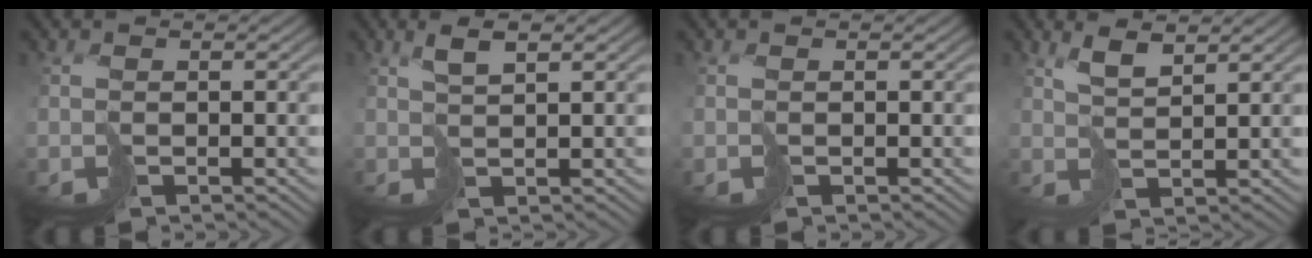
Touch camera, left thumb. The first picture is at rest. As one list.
[{"total": 2.9, "force": [1.6, 0.7, 2.3], "torque": [-0.051, 0.005, 0.031]}, {"total": 0.0}, {"total": 3.4, "force": [2.4, 0.8, 2.3], "torque": [-0.055, 0.003, 0.049]}]